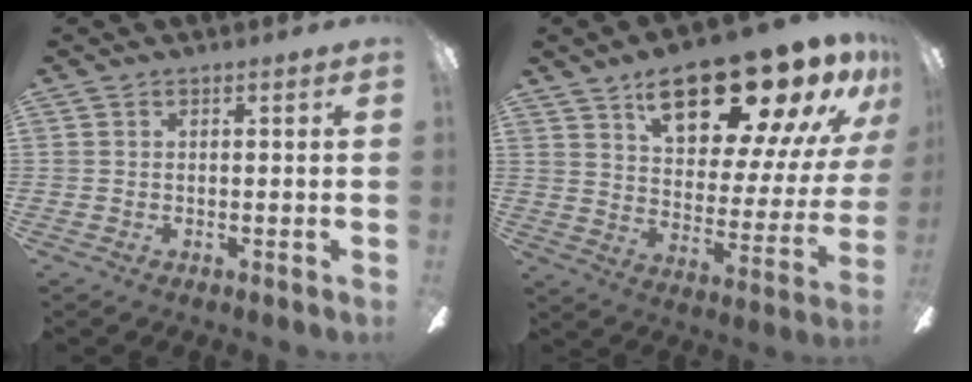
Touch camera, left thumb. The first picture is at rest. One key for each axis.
{"total": 23.1, "fx": 16.8, "fy": 8.1, "fz": 13.5, "tx": -0.199, "ty": -0.115, "tz": 0.279}